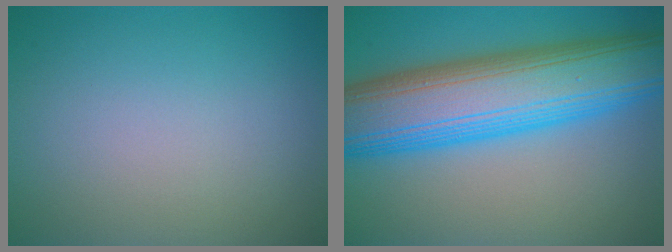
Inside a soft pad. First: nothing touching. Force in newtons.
{"total": 13.2, "press": 13.2, "slide": 0.3}